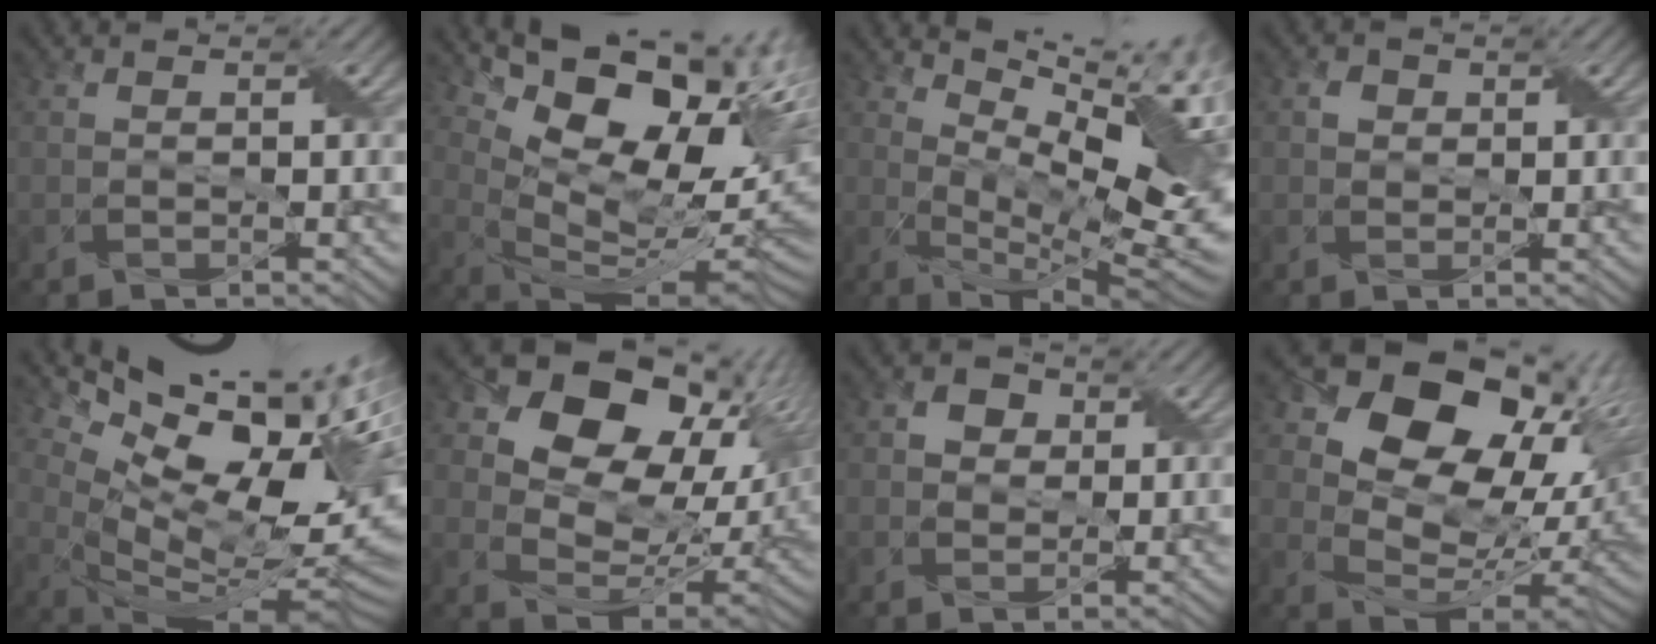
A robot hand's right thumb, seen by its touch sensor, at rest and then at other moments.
{"total": 18.1, "force": [6.7, 9.2, 14.1], "torque": [-0.203, 0.024, 0.123]}
{"total": 17.9, "force": [6.1, 6.5, 15.5], "torque": [-0.227, 0.022, 0.115]}
{"total": 1.6, "force": [0.4, 1.5, 0.3], "torque": [-0.010, -0.002, 0.004]}
{"total": 18.0, "force": [7.1, 7.1, 14.9], "torque": [-0.210, 0.031, 0.145]}
{"total": 16.1, "force": [7.1, 10.4, 10.0], "torque": [-0.166, 0.012, 0.119]}
{"total": 2.8, "force": [0.7, 2.6, 0.9], "torque": [-0.020, 0.004, 0.001]}
{"total": 17.7, "force": [7.7, 11.7, 10.8], "torque": [-0.172, 0.015, 0.135]}